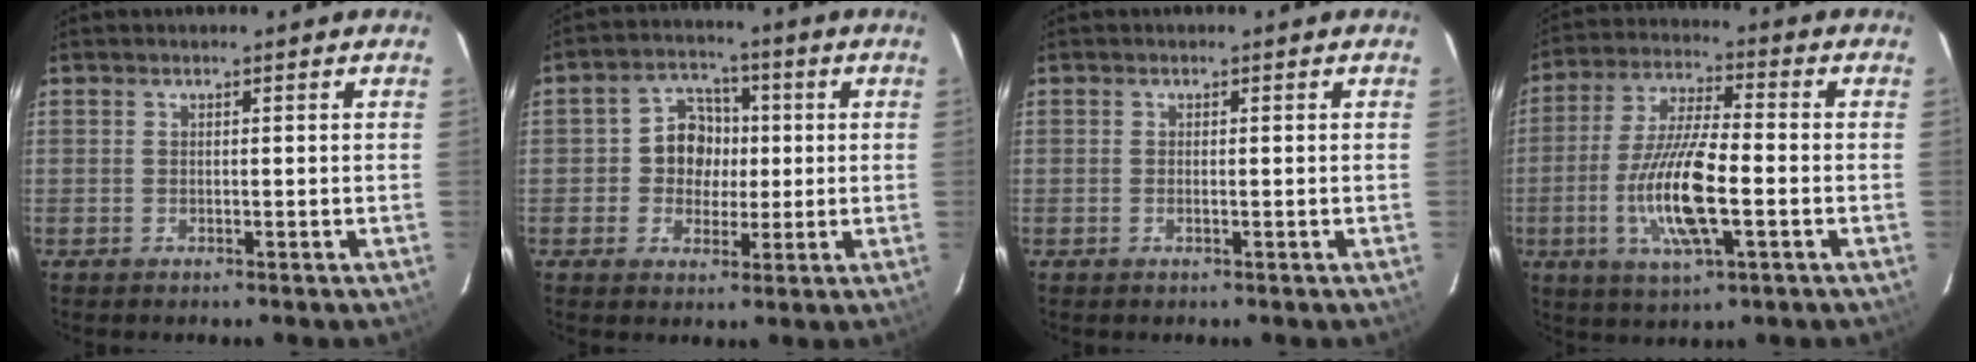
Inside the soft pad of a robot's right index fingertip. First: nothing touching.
{"total": 7.4, "force": [-0.2, 6.7, 3.1], "torque": [-0.058, 0.027, -0.003]}
{"total": 0.7, "force": [-0.2, 0.1, 0.7], "torque": [-0.013, 0.001, -0.003]}
{"total": 14.4, "force": [-3.6, 3.7, 13.4], "torque": [-0.274, -0.007, -0.069]}